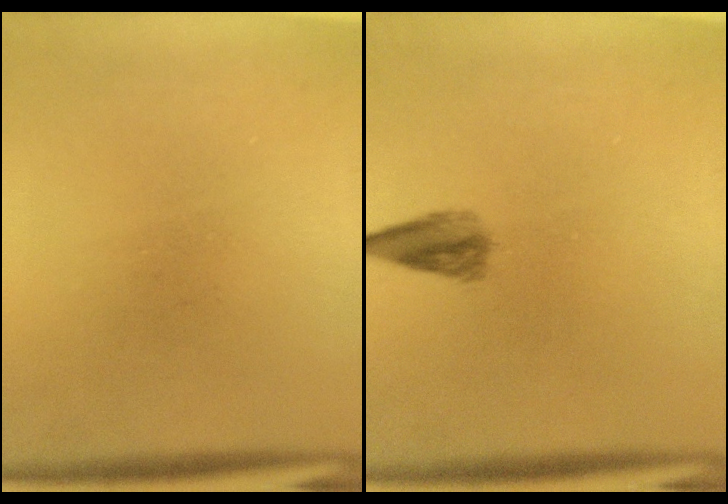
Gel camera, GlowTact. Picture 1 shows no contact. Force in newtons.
{"total": 2.5}